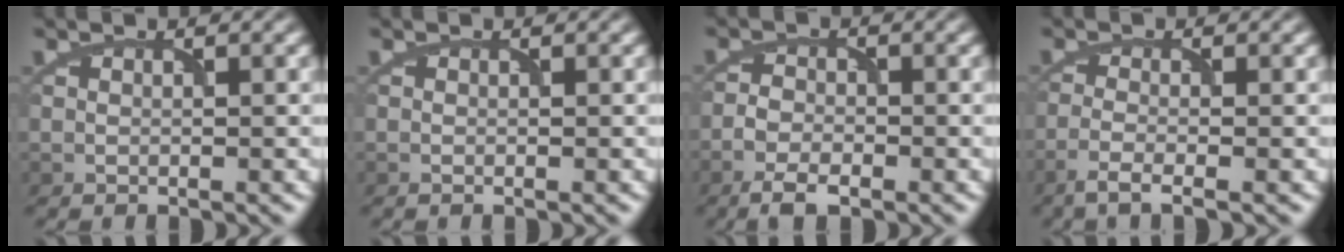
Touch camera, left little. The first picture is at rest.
{"total": 0.0}
{"total": 3.6, "force": [-2.3, 1.6, 2.2], "torque": [-0.043, -0.001, -0.054]}
{"total": 2.7, "force": [-1.7, 0.6, 1.9], "torque": [-0.040, -0.004, -0.047]}